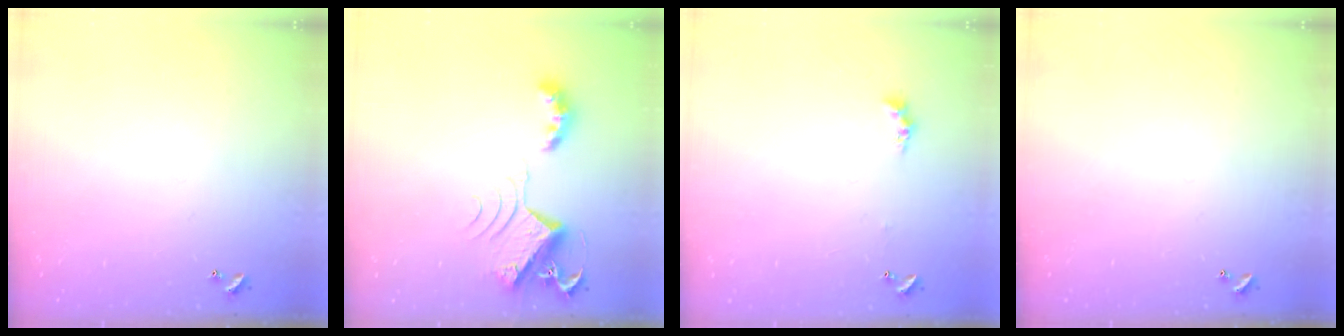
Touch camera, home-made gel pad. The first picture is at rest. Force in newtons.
{"total": 8.1, "press": 8.1, "slide": 0.1}
{"total": 0.6, "press": 0.4, "slide": 0.5}
{"total": 0.0}